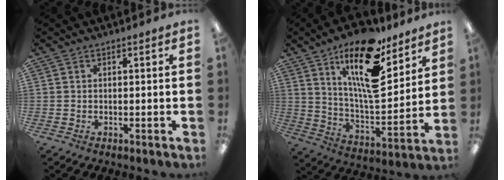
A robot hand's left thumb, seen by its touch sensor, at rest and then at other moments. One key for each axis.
{"total": 20.1, "fx": 12.1, "fy": 7.7, "fz": 14.0, "tx": -0.227, "ty": -0.069, "tz": 0.200}